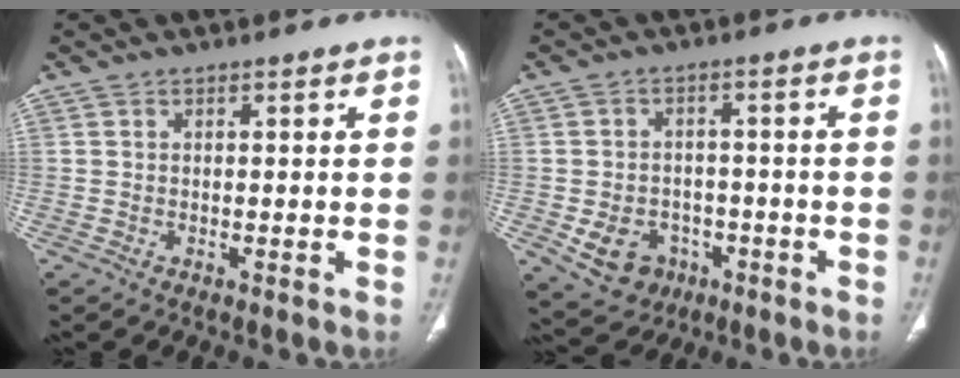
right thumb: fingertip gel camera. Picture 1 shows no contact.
{"total": 8.5, "force": [-3.1, 7.0, 3.7], "torque": [-0.048, 0.025, -0.034]}